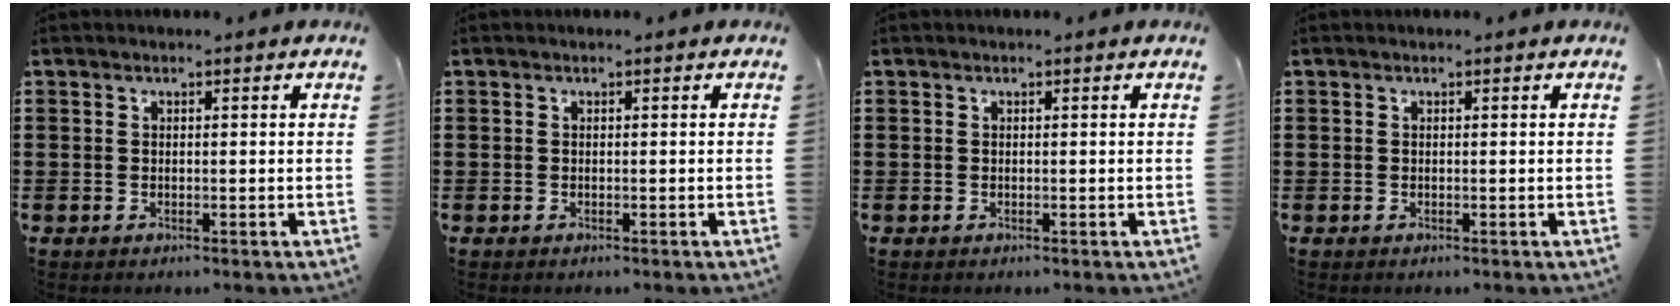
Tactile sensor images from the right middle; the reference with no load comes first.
{"total": 0.0}
{"total": 0.0}
{"total": 0.0}